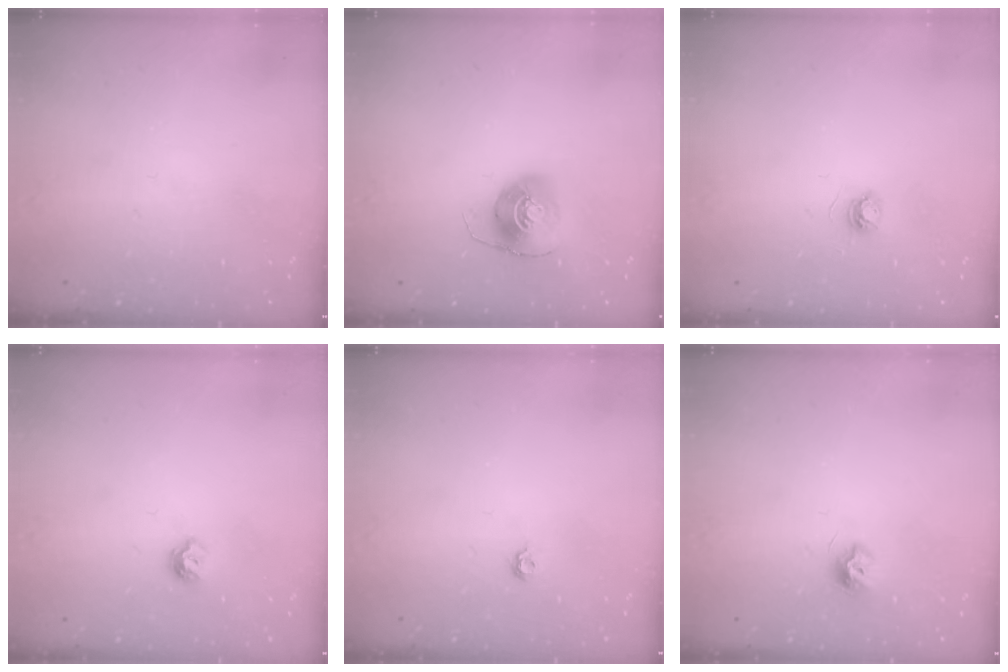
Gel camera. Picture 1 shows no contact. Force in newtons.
{"total": 8.8, "press": 8.8, "slide": 0.1}
{"total": 3.4, "press": 3.4, "slide": 0.4}
{"total": 5.5, "press": 5.5, "slide": 0.8}
{"total": 4.6, "press": 4.6, "slide": 0.7}
{"total": 7.1, "press": 7.0, "slide": 0.3}